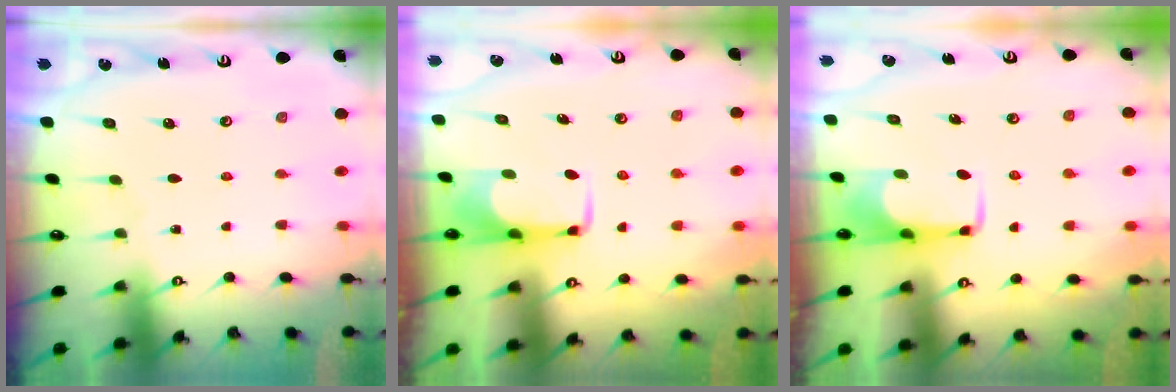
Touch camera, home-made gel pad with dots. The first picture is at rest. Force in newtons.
{"total": 1.5, "press": 1.5, "slide": 0.2}
{"total": 1.6, "press": 1.6, "slide": 0.2}